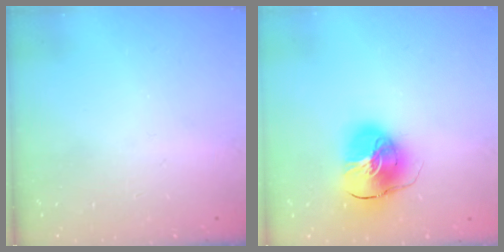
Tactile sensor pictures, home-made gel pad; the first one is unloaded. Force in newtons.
{"total": 11.5, "press": 11.4, "slide": 1.5}